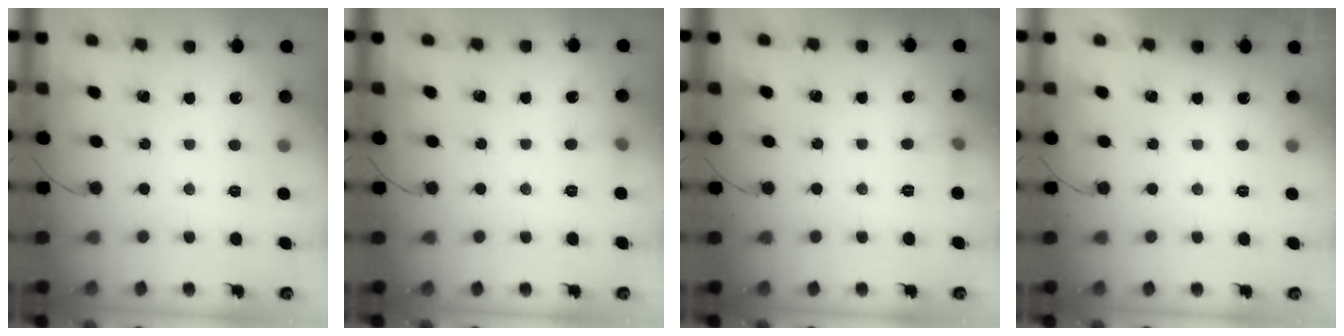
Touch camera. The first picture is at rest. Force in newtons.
{"total": 5.5, "press": 5.3, "slide": 1.6}
{"total": 6.7, "press": 3.7, "slide": 5.6}
{"total": 0.0}